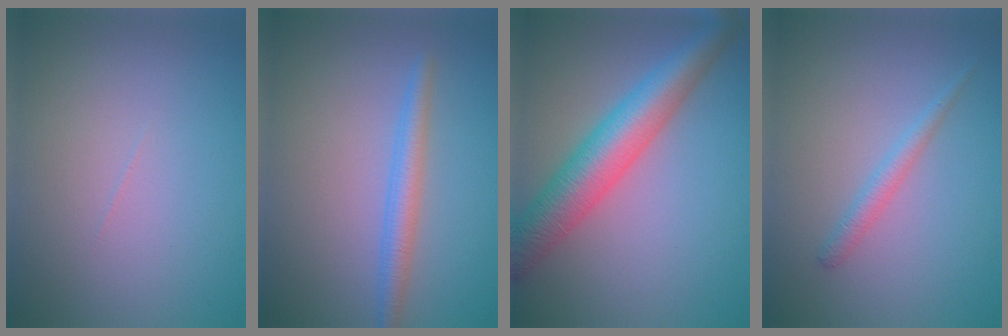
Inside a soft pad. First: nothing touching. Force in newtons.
{"total": 2.4, "press": 2.4, "slide": 0.1}
{"total": 7.0, "press": 7.0, "slide": 0.4}
{"total": 1.5, "press": 1.5, "slide": 0.1}